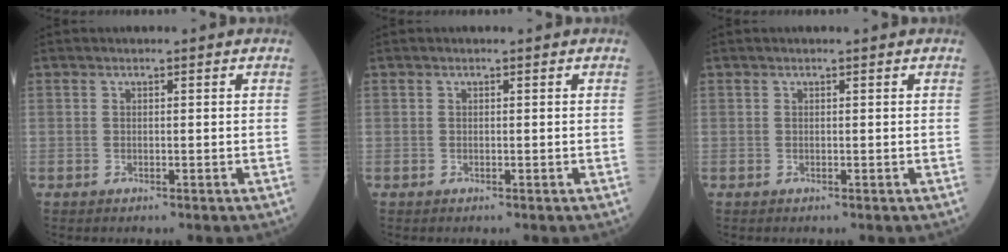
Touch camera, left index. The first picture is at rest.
{"total": 0.0}
{"total": 0.0}